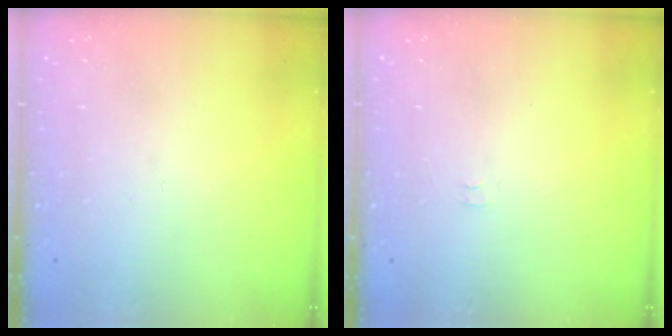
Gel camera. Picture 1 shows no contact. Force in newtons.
{"total": 4.1, "press": 4.1, "slide": 0.5}